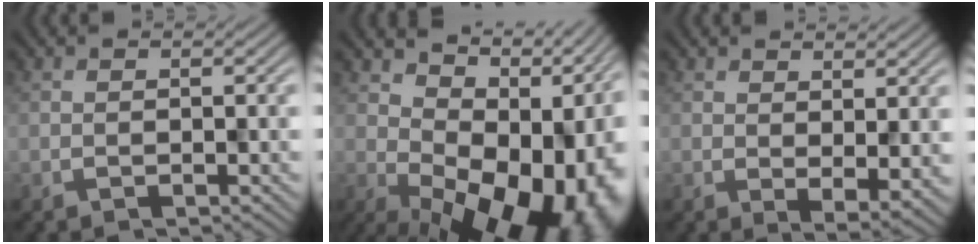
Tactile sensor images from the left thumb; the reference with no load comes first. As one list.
[{"total": 16.5, "force": [1.0, 10.2, 13.0], "torque": [-0.131, -0.019, 0.055]}, {"total": 2.9, "force": [1.5, 0.7, 2.4], "torque": [-0.039, -0.010, 0.035]}]